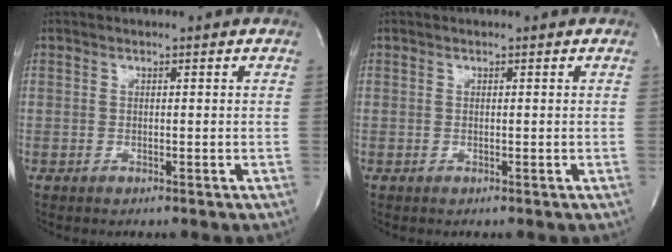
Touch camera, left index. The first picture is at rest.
{"total": 0.0}